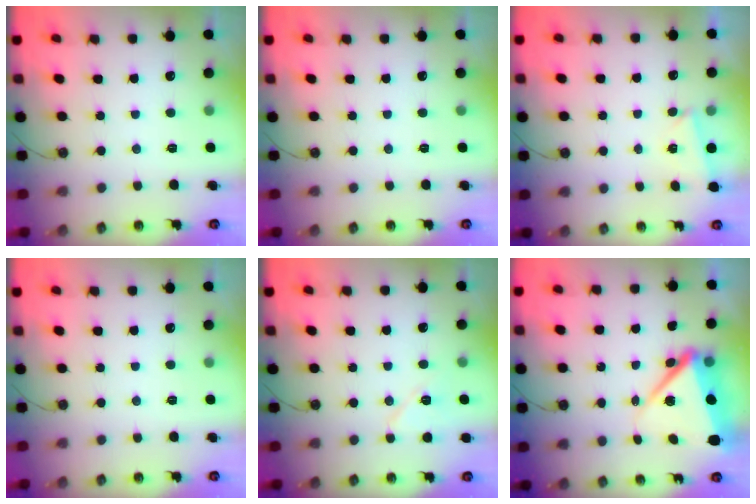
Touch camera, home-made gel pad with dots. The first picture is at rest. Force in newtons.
{"total": 0.0}
{"total": 2.0, "press": 1.9, "slide": 0.7}
{"total": 0.0}
{"total": 7.5, "press": 7.3, "slide": 1.8}
{"total": 10.8, "press": 10.7, "slide": 1.4}